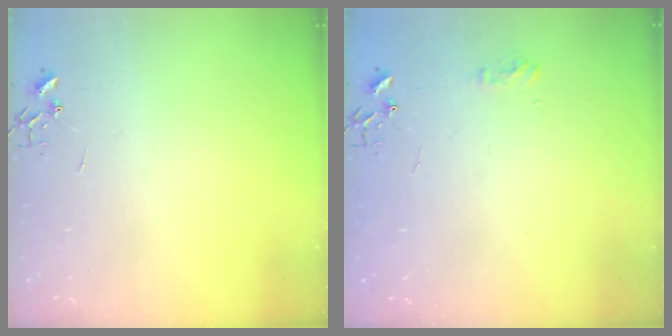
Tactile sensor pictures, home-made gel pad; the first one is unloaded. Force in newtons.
{"total": 7.5, "press": 7.4, "slide": 0.8}